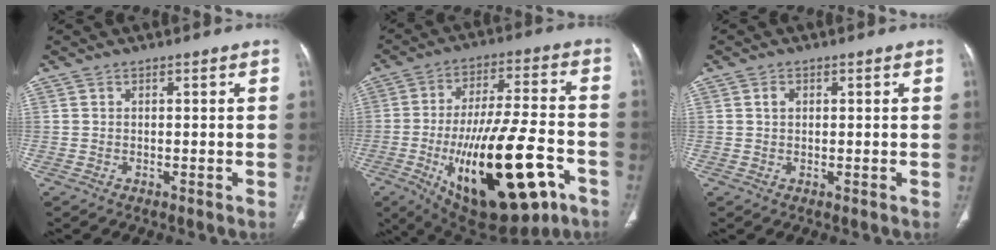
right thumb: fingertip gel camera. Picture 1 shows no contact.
{"total": 26.9, "force": [-10.0, 10.4, 22.6], "torque": [-0.362, 0.028, -0.135]}
{"total": 1.4, "force": [0.4, 1.0, 0.9], "torque": [-0.013, 0.000, 0.007]}